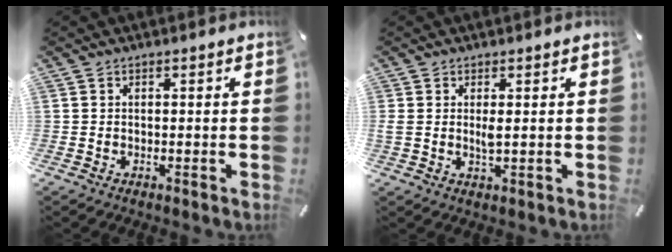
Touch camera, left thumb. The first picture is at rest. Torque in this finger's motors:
{"motor_torque": [0.90, 0.88, 0.86, -0.15, 0.12]}